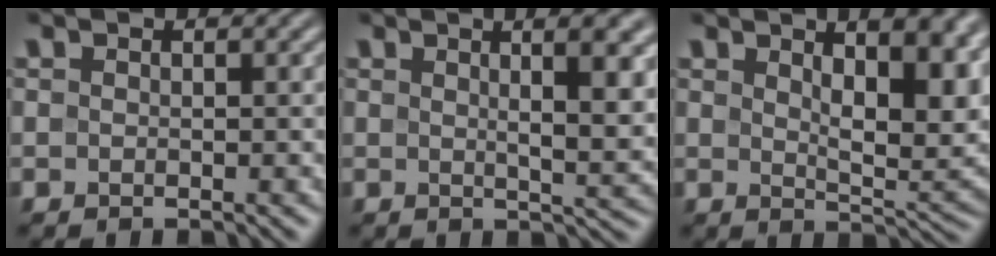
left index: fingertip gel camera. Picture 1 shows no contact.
{"total": 8.4, "force": [2.5, 2.6, 7.6], "torque": [-0.062, 0.017, 0.022]}
{"total": 9.9, "force": [3.6, 4.0, 8.3], "torque": [-0.094, -0.001, 0.053]}